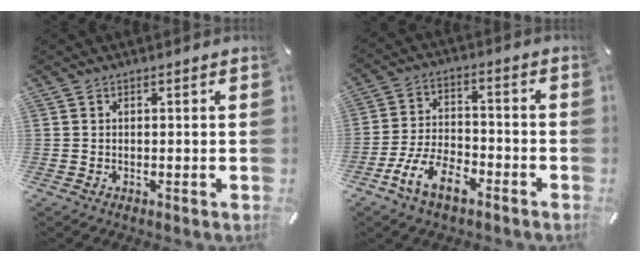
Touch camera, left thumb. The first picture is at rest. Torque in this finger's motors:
{"motor_torque": [0.49, 2.60, 1.13, 1.08, 0.06]}